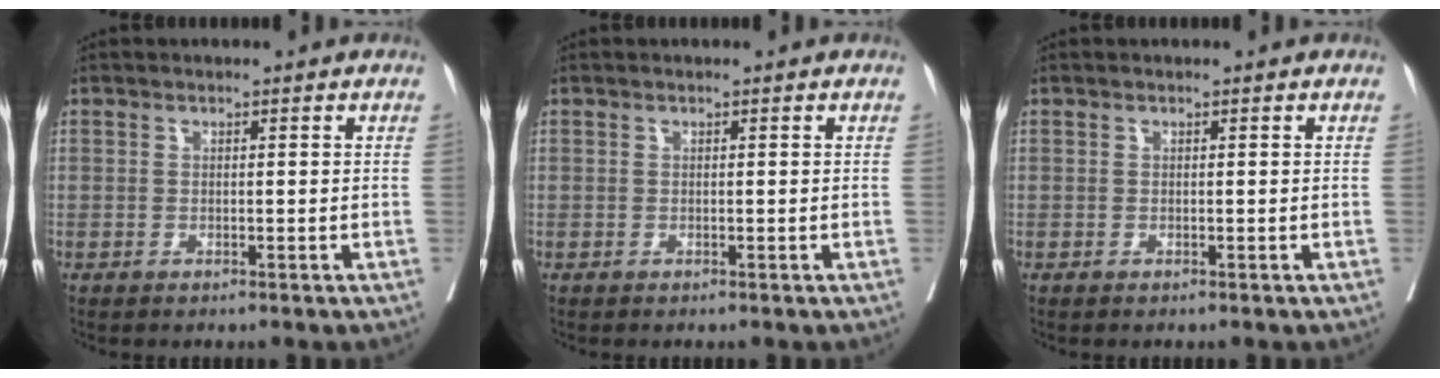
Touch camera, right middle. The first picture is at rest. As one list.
[{"total": 0.0}, {"total": 0.0}]